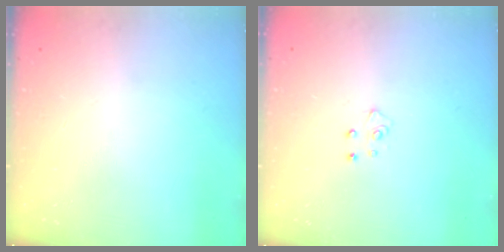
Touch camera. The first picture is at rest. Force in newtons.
{"total": 4.2, "press": 4.1, "slide": 0.4}